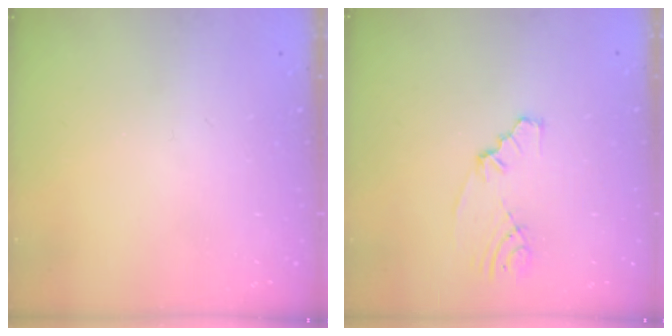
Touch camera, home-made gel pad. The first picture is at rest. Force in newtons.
{"total": 4.3, "press": 2.5, "slide": 3.6}